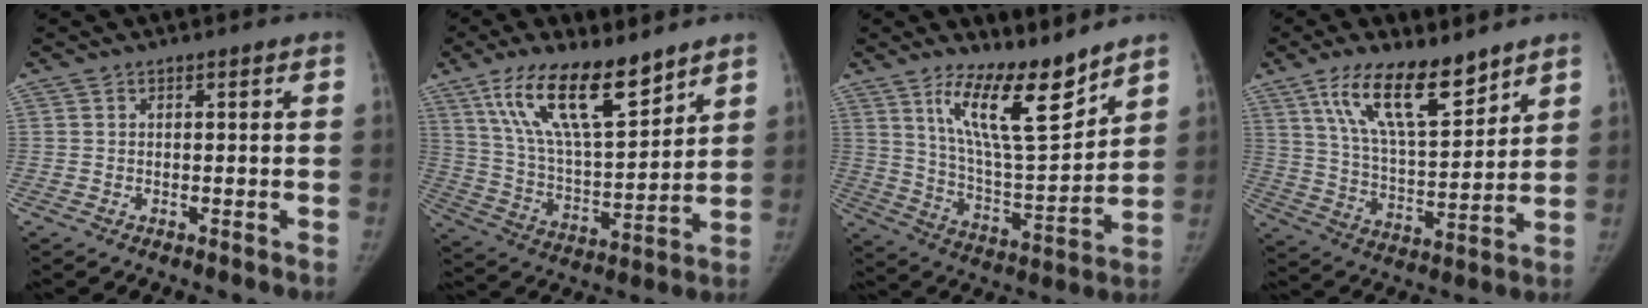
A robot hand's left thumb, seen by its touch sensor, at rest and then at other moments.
{"total": 17.9, "force": [11.6, 5.9, 12.3], "torque": [-0.194, -0.056, 0.225]}
{"total": 15.4, "force": [10.7, 3.7, 10.4], "torque": [-0.148, -0.086, 0.198]}
{"total": 15.5, "force": [10.2, 5.2, 10.4], "torque": [-0.157, -0.056, 0.193]}